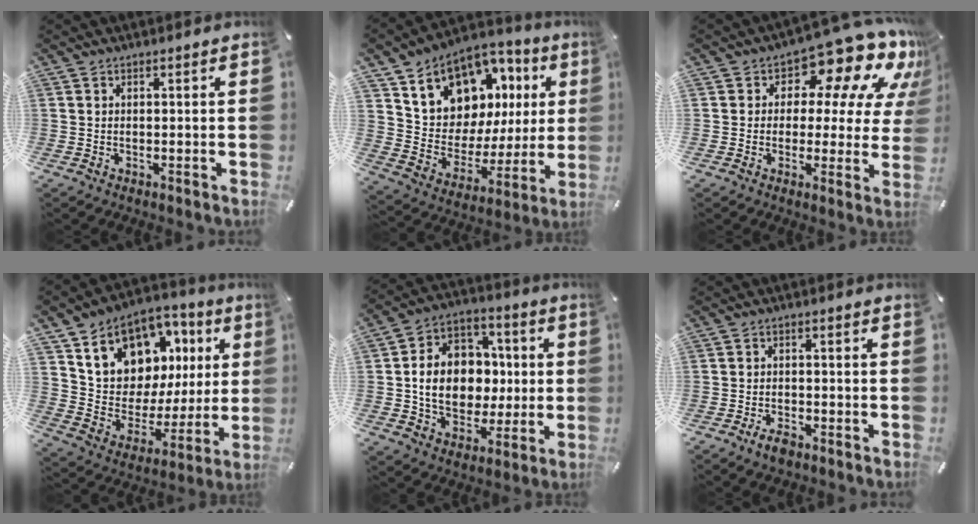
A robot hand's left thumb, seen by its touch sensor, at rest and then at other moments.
{"total": 12.4, "force": [8.6, 8.6, 2.6], "torque": [-0.059, -0.086, 0.161]}
{"total": 13.9, "force": [9.4, 6.8, 7.6], "torque": [-0.111, -0.077, 0.156]}
{"total": 14.6, "force": [8.7, 10.8, 4.7], "torque": [-0.088, -0.070, 0.165]}
{"total": 14.5, "force": [-0.7, 12.2, 7.9], "torque": [-0.160, 0.014, -0.002]}
{"total": 3.3, "force": [-2.4, 1.5, 1.6], "torque": [-0.033, 0.011, -0.046]}